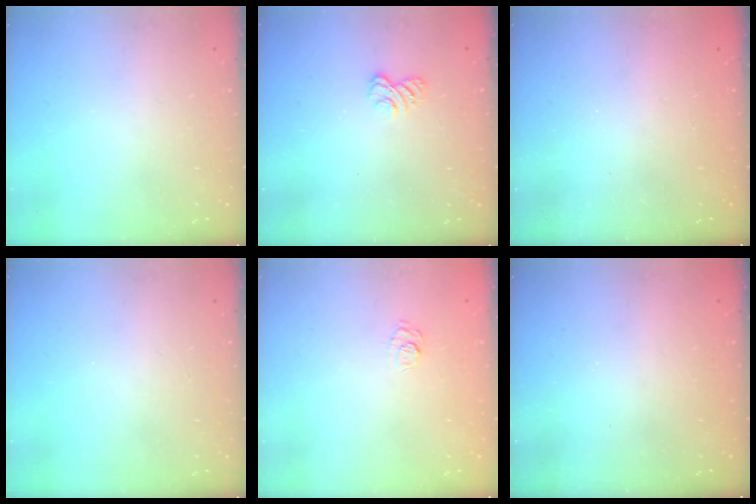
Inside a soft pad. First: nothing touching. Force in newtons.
{"total": 2.9, "press": 2.6, "slide": 1.3}
{"total": 2.5, "press": 2.4, "slide": 0.7}
{"total": 0.0}
{"total": 8.2, "press": 8.0, "slide": 1.4}
{"total": 2.4, "press": 2.3, "slide": 0.7}